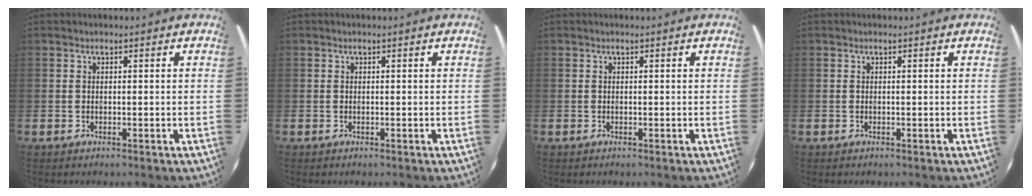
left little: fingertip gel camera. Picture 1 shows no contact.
{"total": 0.0}
{"total": 0.0}
{"total": 0.0}